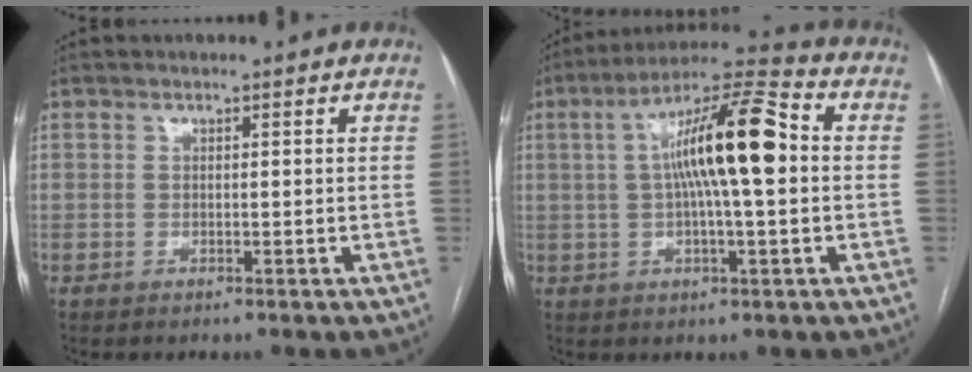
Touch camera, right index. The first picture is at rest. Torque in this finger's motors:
{"motor_torque": [1.39, -0.31, 1.05, 0.21]}